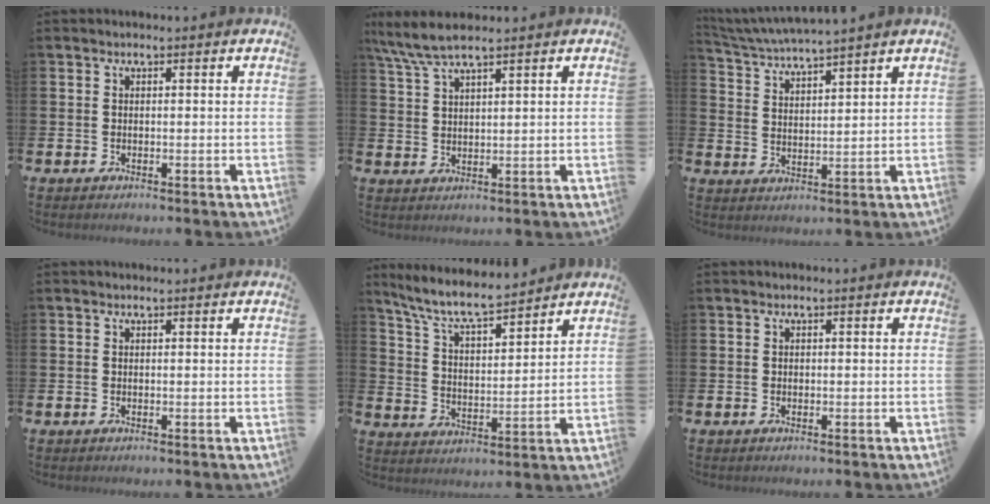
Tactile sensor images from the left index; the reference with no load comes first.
{"total": 5.9, "force": [5.1, 0.7, 2.9], "torque": [-0.074, -0.011, 0.094]}
{"total": 4.6, "force": [4.5, -0.5, 0.5], "torque": [-0.029, -0.028, 0.078]}
{"total": 0.0}
{"total": 7.8, "force": [7.3, 1.0, 2.8], "torque": [-0.083, -0.046, 0.128]}
{"total": 0.0}